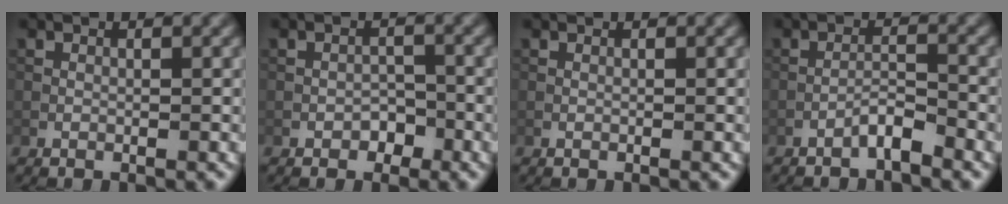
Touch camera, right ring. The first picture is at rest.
{"total": 1.6, "force": [-1.0, 1.1, 0.7], "torque": [-0.005, 0.004, -0.017]}
{"total": 0.0}
{"total": 1.9, "force": [-1.6, 0.1, 1.1], "torque": [-0.016, 0.011, -0.032]}